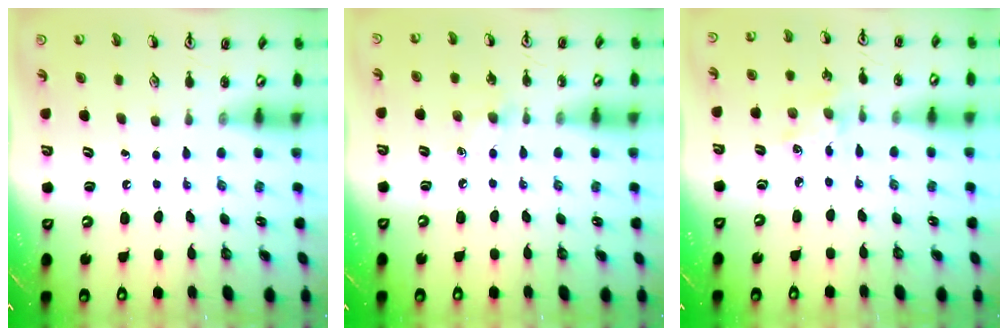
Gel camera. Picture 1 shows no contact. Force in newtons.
{"total": 6.3, "press": 6.2, "slide": 0.9}
{"total": 2.9, "press": 2.8, "slide": 0.4}